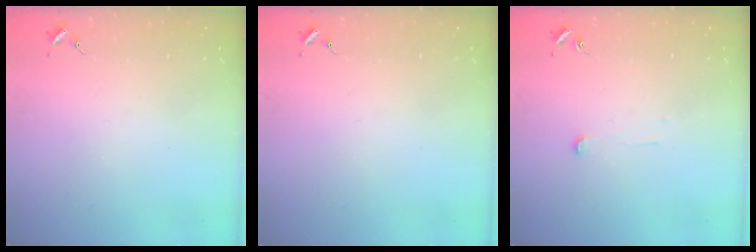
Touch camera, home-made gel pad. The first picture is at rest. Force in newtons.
{"total": 0.0}
{"total": 3.3, "press": 3.3, "slide": 0.3}